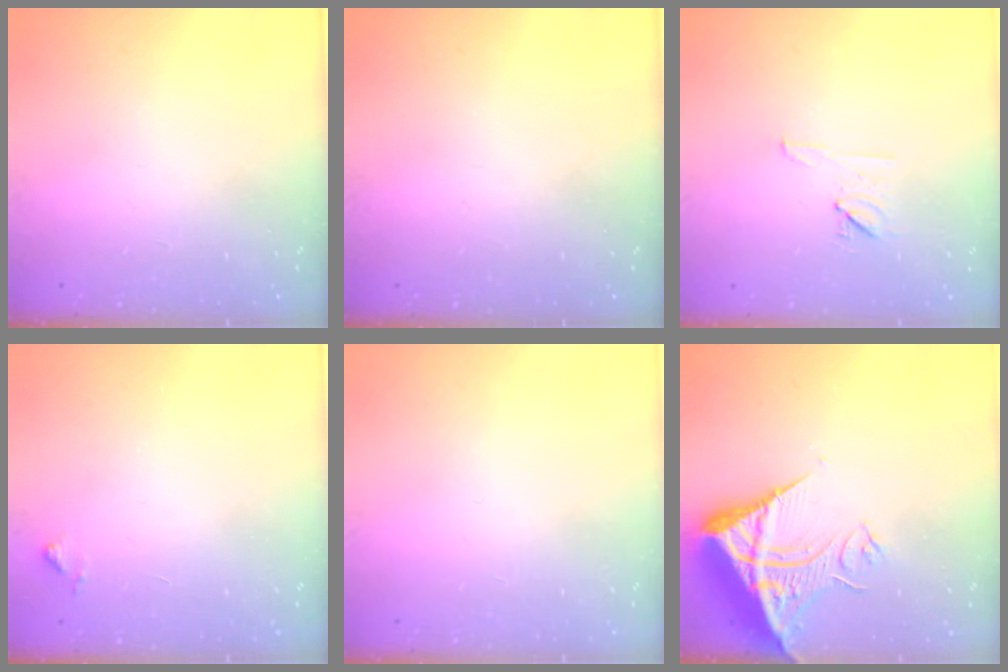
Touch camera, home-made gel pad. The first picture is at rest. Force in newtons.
{"total": 0.0}
{"total": 6.4, "press": 6.4, "slide": 0.6}
{"total": 6.5, "press": 6.4, "slide": 0.4}
{"total": 0.0}
{"total": 10.6, "press": 10.5, "slide": 1.1}